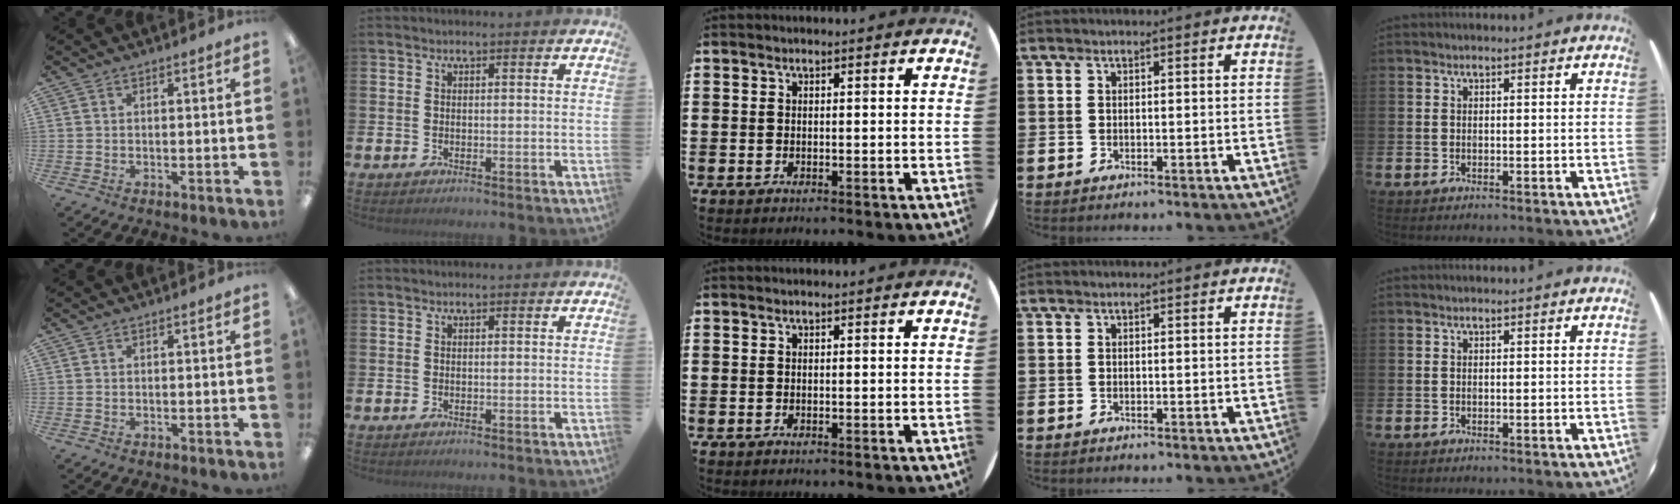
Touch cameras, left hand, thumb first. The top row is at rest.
{}